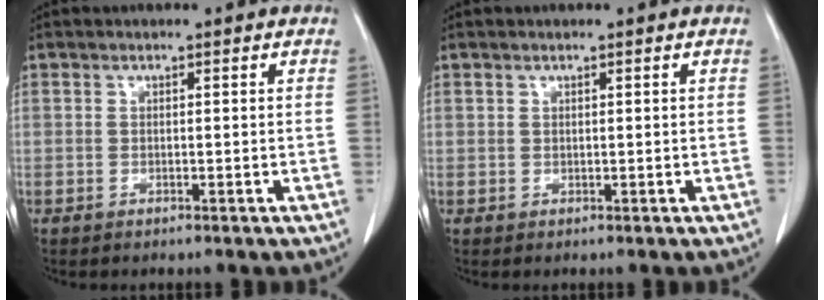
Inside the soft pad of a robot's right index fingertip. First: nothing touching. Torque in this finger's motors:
{"motor_torque": [0.05, -0.07, 0.01, 0.01]}